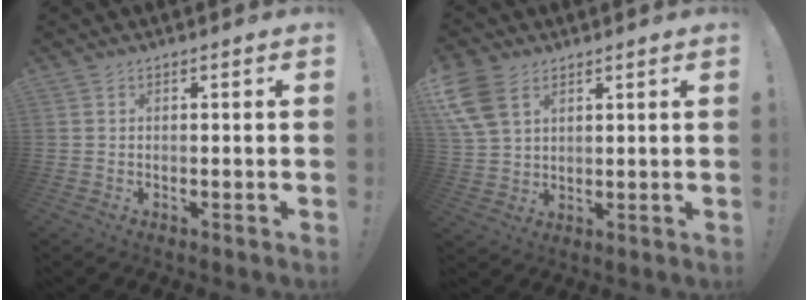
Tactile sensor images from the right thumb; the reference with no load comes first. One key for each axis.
{"total": 12.0, "fx": 5.6, "fy": 8.4, "fz": 6.5, "tx": -0.124, "ty": -0.013, "tz": 0.115}